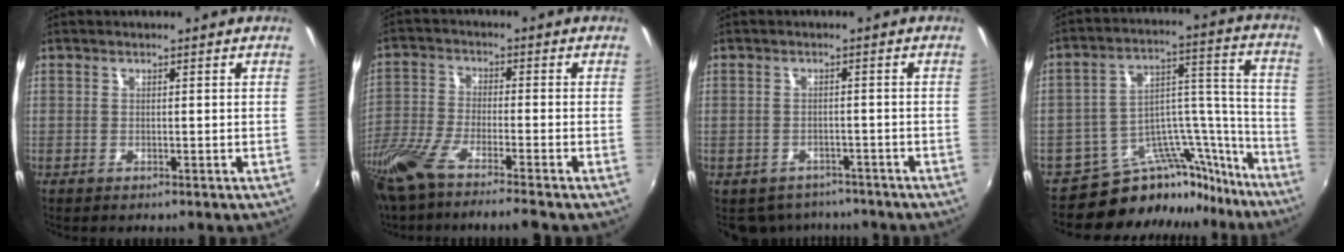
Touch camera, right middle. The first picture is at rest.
{"total": 12.7, "force": [-10.0, 0.9, 7.7], "torque": [-0.173, -0.044, -0.188]}
{"total": 6.7, "force": [-5.5, 3.5, 1.5], "torque": [-0.042, -0.010, -0.074]}
{"total": 16.1, "force": [-14.5, 6.4, 2.5], "torque": [-0.021, 0.076, -0.222]}